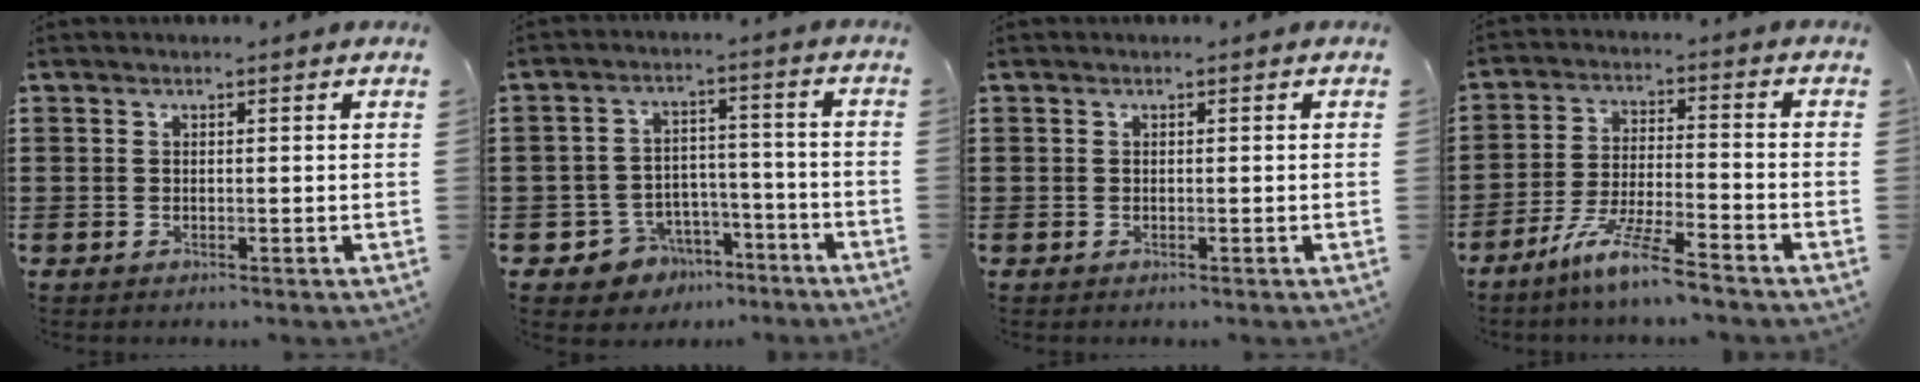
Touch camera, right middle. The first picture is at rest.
{"total": 5.2, "force": [-4.2, 3.0, 0.5], "torque": [-0.026, 0.016, -0.084]}
{"total": 0.0}
{"total": 8.3, "force": [-6.6, -0.2, 4.9], "torque": [-0.102, -0.011, -0.128]}